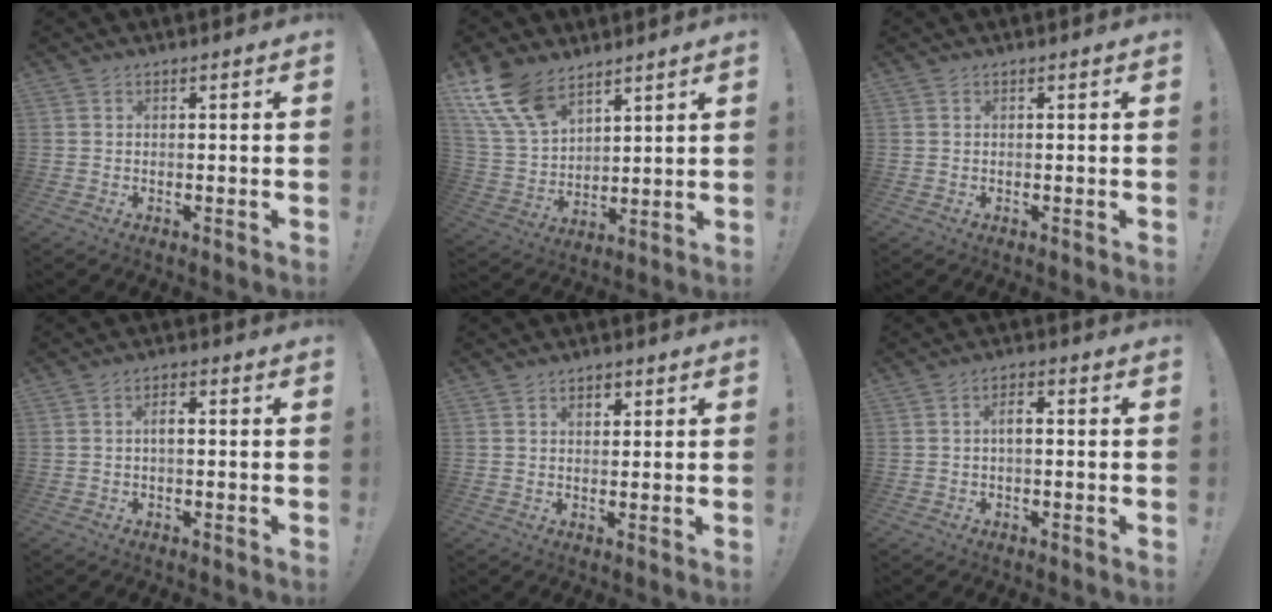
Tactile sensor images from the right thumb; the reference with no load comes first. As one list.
[{"total": 14.9, "force": [10.0, 8.3, 7.3], "torque": [-0.171, -0.055, 0.193]}, {"total": 0.0}, {"total": 2.7, "force": [-0.4, 0.9, 2.5], "torque": [-0.051, 0.010, -0.008]}, {"total": 2.4, "force": [1.2, 1.8, 1.2], "torque": [-0.011, -0.004, 0.017]}, {"total": 3.2, "force": [-0.4, 1.1, 3.0], "torque": [-0.061, 0.012, -0.008]}]